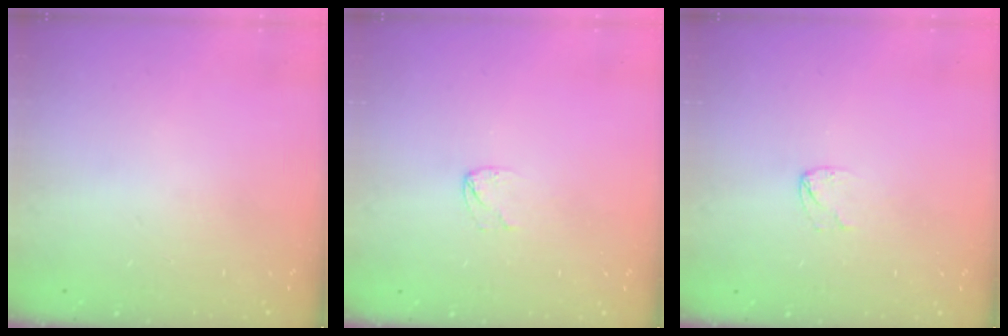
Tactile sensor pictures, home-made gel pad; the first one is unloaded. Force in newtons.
{"total": 2.5, "press": 2.5, "slide": 0.2}
{"total": 2.5, "press": 2.5, "slide": 0.2}